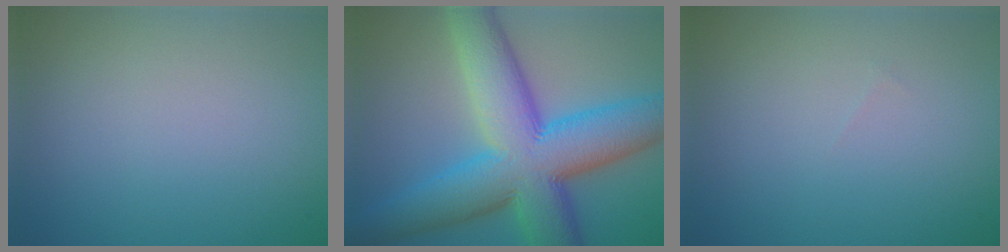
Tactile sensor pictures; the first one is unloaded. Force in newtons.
{"total": 13.6, "press": 13.6, "slide": 0.1}
{"total": 0.0}